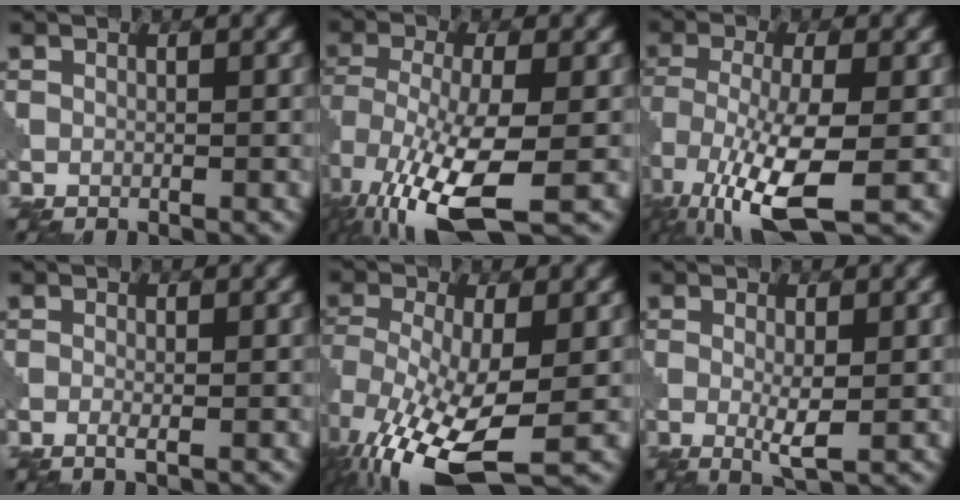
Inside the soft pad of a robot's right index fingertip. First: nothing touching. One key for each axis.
{"total": 11.8, "fx": -5.9, "fy": 3.8, "fz": 9.5, "tx": -0.199, "ty": -0.023, "tz": -0.102}
{"total": 10.6, "fx": -5.3, "fy": 3.1, "fz": 8.6, "tx": -0.182, "ty": -0.021, "tz": -0.098}
{"total": 1.0, "fx": -0.3, "fy": 0.2, "fz": 0.9, "tx": -0.017, "ty": -0.002, "tz": -0.009}
{"total": 11.4, "fx": -4.5, "fy": 4.6, "fz": 9.3, "tx": -0.194, "ty": -0.025, "tz": -0.077}
{"total": 2.7, "fx": -0.2, "fy": 0.4, "fz": 2.6, "tx": -0.050, "ty": -0.007, "tz": -0.002}